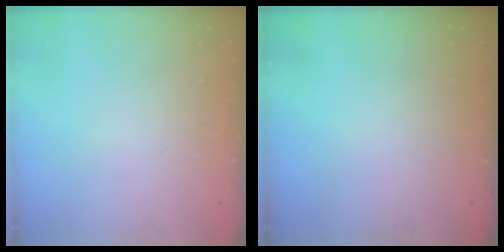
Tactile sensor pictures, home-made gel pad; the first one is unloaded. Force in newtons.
{"total": 0.0}